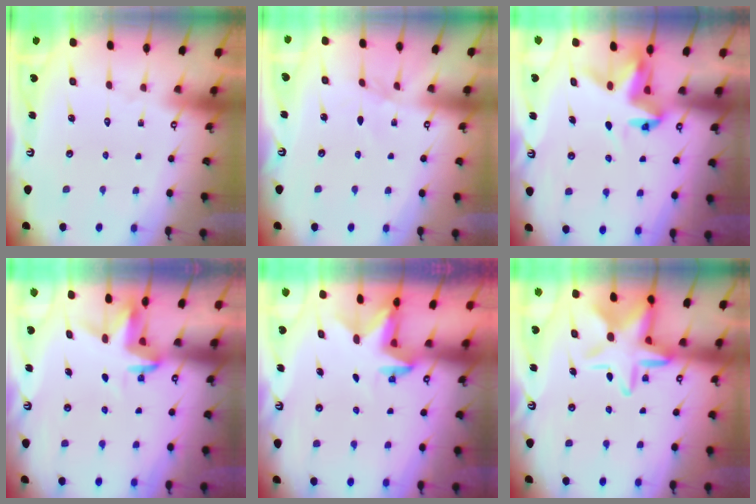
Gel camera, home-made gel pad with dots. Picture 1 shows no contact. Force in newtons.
{"total": 2.6, "press": 2.5, "slide": 0.4}
{"total": 5.0, "press": 5.0, "slide": 0.3}
{"total": 3.5, "press": 3.5, "slide": 0.2}
{"total": 2.5, "press": 2.5, "slide": 0.4}
{"total": 12.5, "press": 12.4, "slide": 1.9}